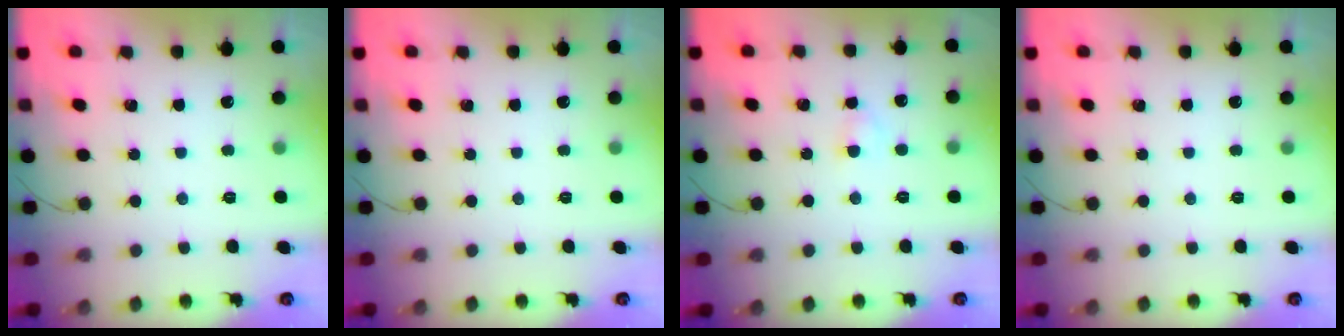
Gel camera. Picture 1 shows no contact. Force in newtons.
{"total": 0.0}
{"total": 2.5, "press": 2.3, "slide": 1.0}
{"total": 0.0}